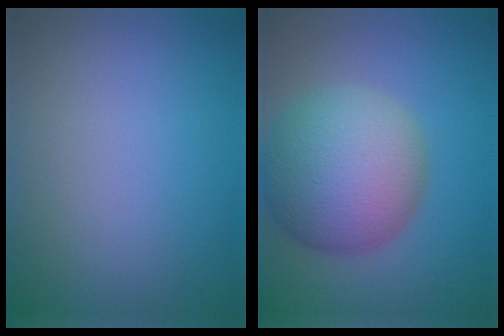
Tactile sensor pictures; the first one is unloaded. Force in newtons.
{"total": 9.4, "press": 9.3, "slide": 0.2}